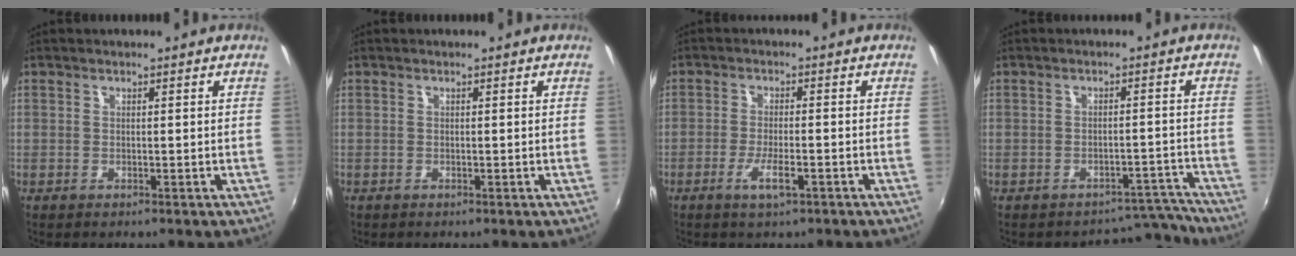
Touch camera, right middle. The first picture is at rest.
{"total": 0.0}
{"total": 4.1, "force": [-2.5, 0.8, 3.2], "torque": [-0.071, -0.007, -0.046]}
{"total": 6.1, "force": [-5.9, 1.2, -1.1], "torque": [0.033, 0.032, -0.075]}